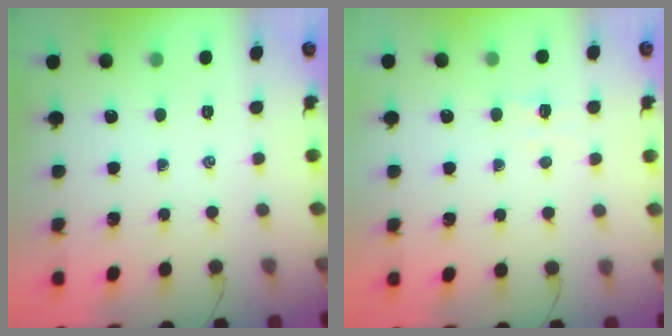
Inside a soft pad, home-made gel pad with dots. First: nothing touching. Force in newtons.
{"total": 3.0, "press": 2.9, "slide": 0.9}